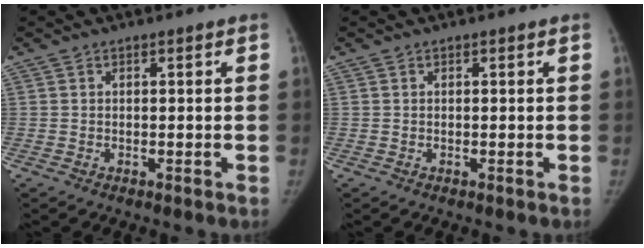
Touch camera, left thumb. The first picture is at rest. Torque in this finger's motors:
{"motor_torque": [-0.03, 0.10, 0.29, -0.30, 0.00]}